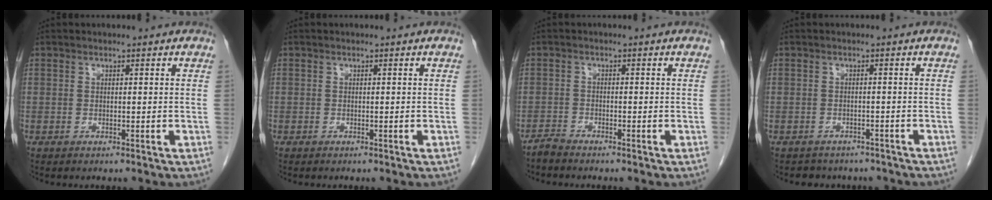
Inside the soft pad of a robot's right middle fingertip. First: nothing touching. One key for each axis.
{"total": 0.0}
{"total": 1.6, "fx": -1.6, "fy": 0.0, "fz": 0.2, "tx": -0.007, "ty": -0.004, "tz": -0.031}
{"total": 5.7, "fx": -4.9, "fy": 2.8, "fz": 0.5, "tx": -0.008, "ty": 0.006, "tz": -0.053}